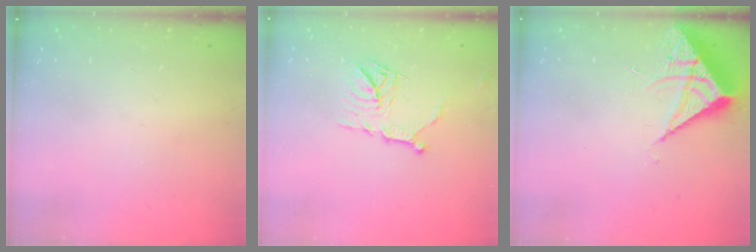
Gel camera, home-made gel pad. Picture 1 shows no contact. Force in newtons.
{"total": 10.8, "press": 10.8, "slide": 0.4}
{"total": 6.2, "press": 6.2, "slide": 0.4}